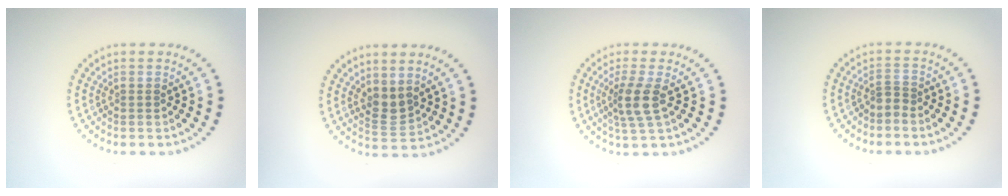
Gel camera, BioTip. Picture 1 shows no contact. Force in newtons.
{"total": 1.9, "press": 1.6, "slide": 1.0}
{"total": 2.9, "press": 2.3, "slide": 1.7}
{"total": 1.0, "press": 0.6, "slide": 0.8}